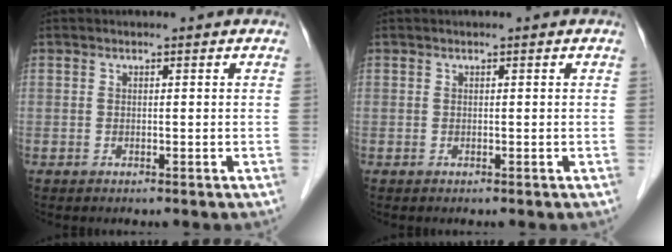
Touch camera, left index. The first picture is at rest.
{"total": 0.0}